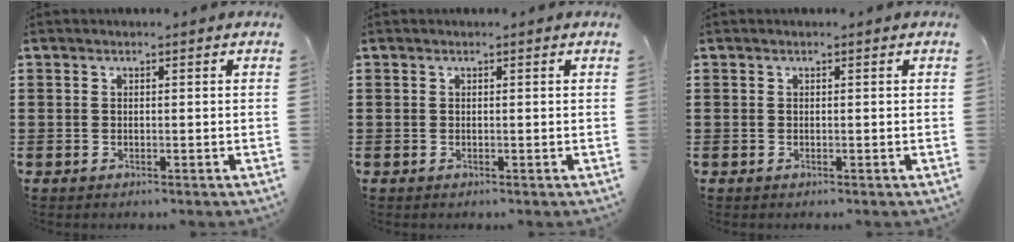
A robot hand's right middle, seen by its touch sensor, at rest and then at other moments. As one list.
[{"total": 0.0}, {"total": 0.0}]